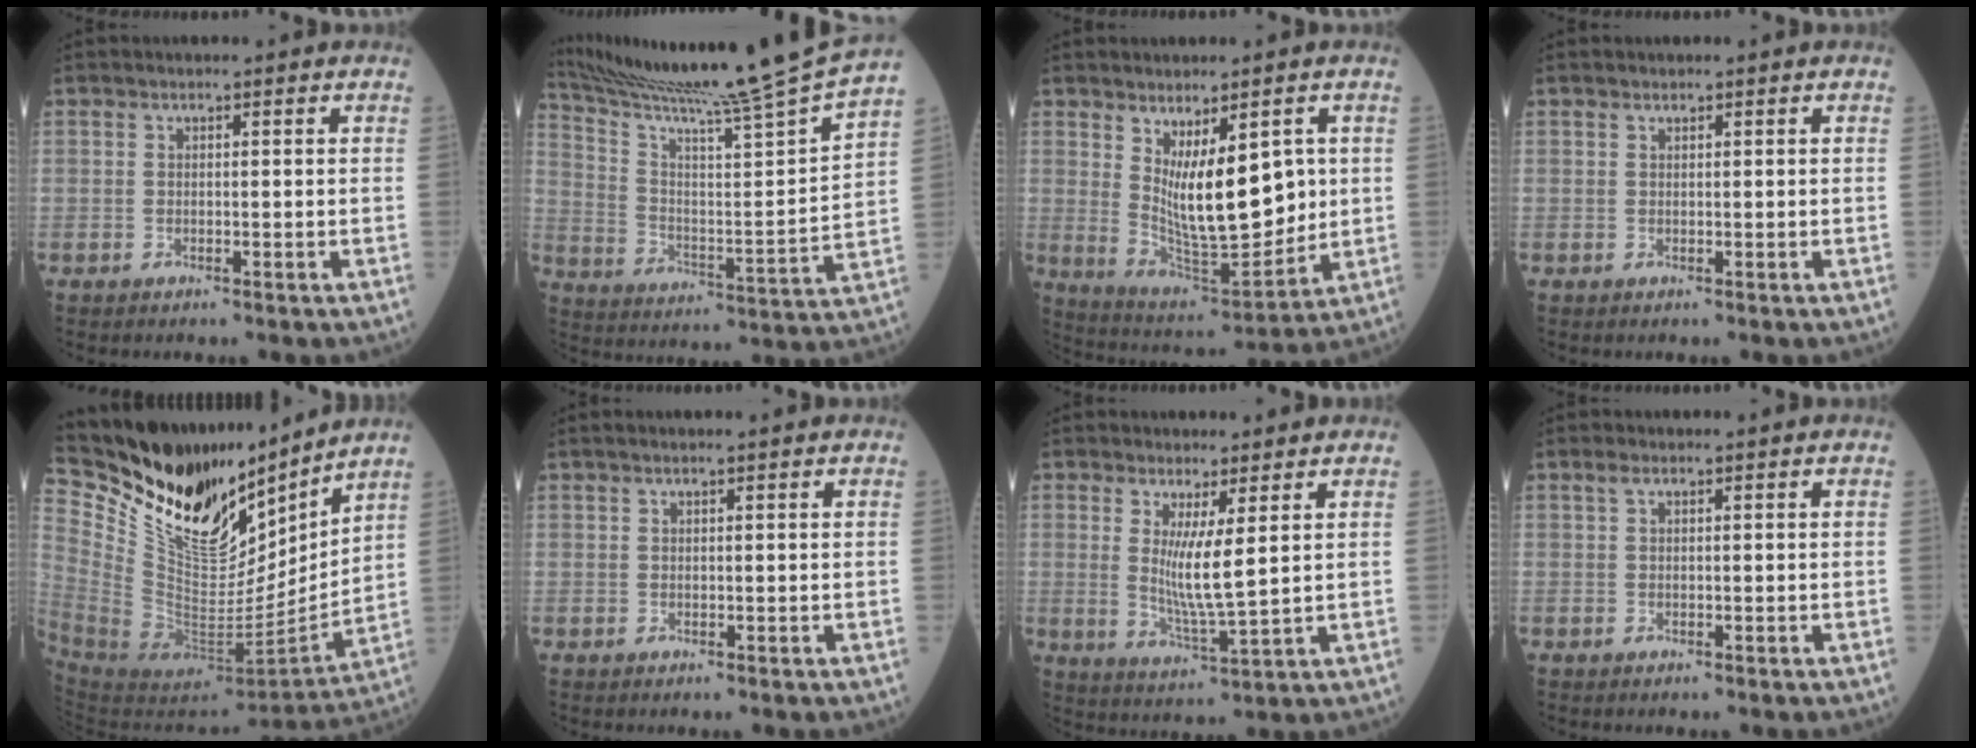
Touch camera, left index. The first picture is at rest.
{"total": 22.5, "force": [20.0, -3.8, 9.7], "torque": [-0.173, -0.078, 0.296]}
{"total": 11.7, "force": [2.3, 3.9, 10.8], "torque": [-0.183, -0.022, 0.054]}
{"total": 0.0}
{"total": 23.4, "force": [19.9, 7.0, 10.1], "torque": [-0.215, -0.030, 0.356]}
{"total": 1.3, "force": [1.0, -0.2, 0.8], "torque": [-0.013, 0.008, 0.020]}
{"total": 6.2, "force": [1.5, 0.1, 6.0], "torque": [-0.120, -0.023, 0.035]}
{"total": 0.8, "force": [0.5, 0.1, 0.5], "torque": [-0.017, 0.012, 0.012]}